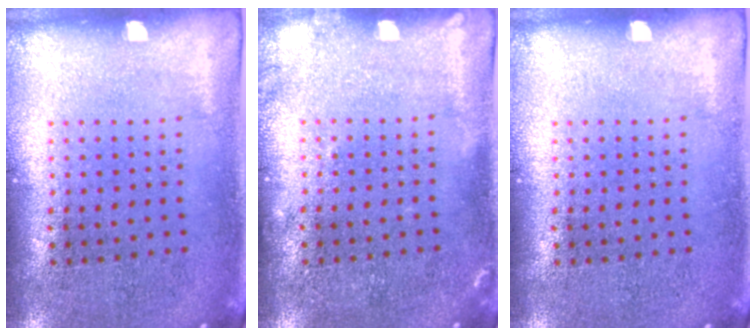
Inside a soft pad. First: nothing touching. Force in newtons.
{"total": 1.0, "press": 1.0, "slide": 0.3}
{"total": 0.0}